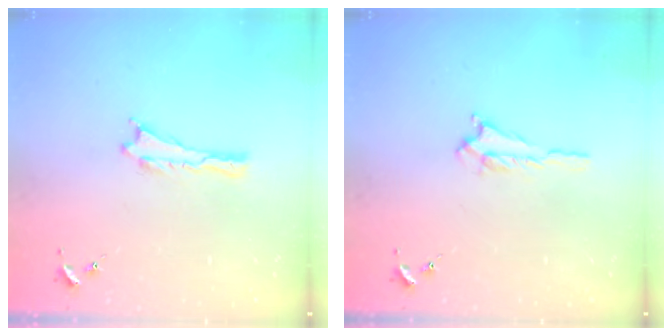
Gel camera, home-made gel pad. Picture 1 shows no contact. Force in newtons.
{"total": 0.7, "press": 0.7, "slide": 0.2}